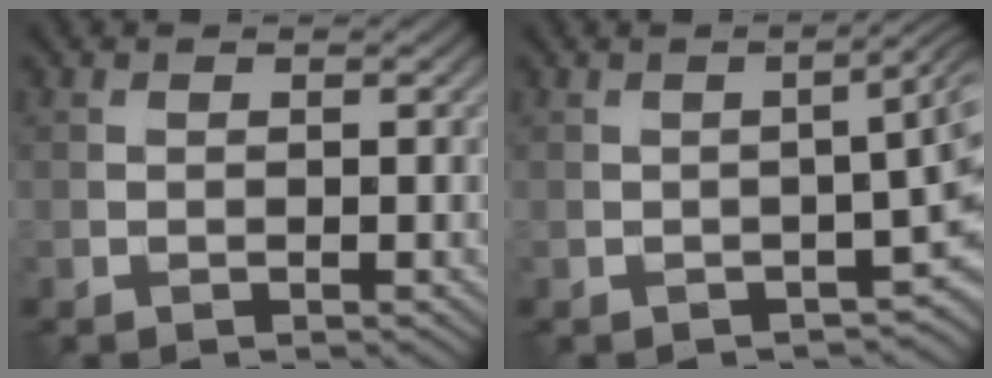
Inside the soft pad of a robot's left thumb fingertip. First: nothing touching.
{"total": 4.2, "force": [-1.3, 0.9, 3.9], "torque": [-0.042, 0.004, -0.014]}